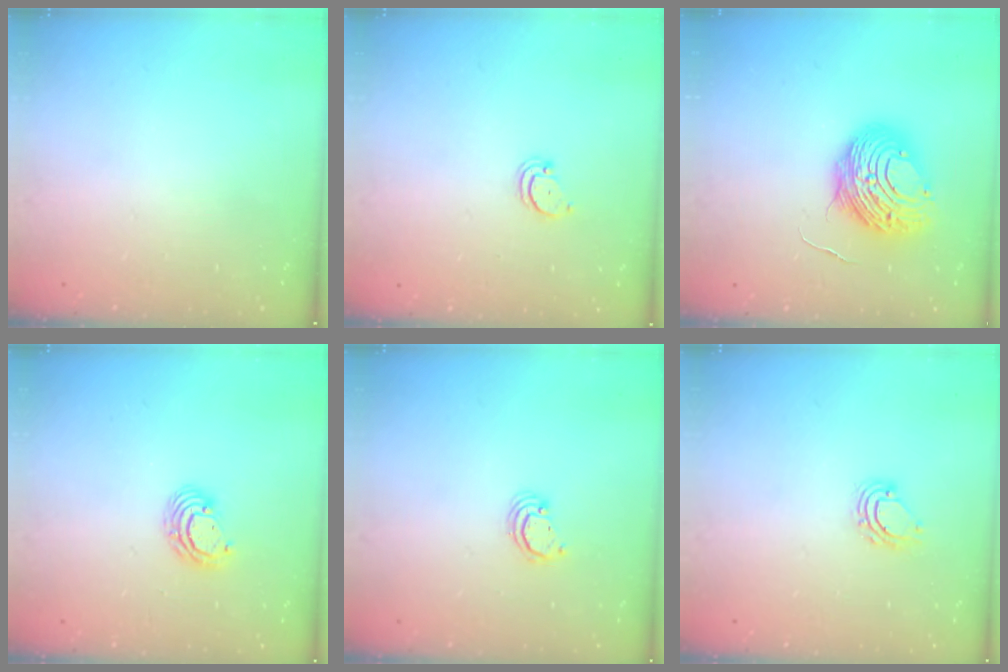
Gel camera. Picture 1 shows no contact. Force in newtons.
{"total": 2.5, "press": 2.5, "slide": 0.3}
{"total": 12.2, "press": 12.2, "slide": 1.4}
{"total": 5.2, "press": 5.2, "slide": 0.3}
{"total": 2.2, "press": 2.2, "slide": 0.2}
{"total": 4.0, "press": 4.0, "slide": 0.2}